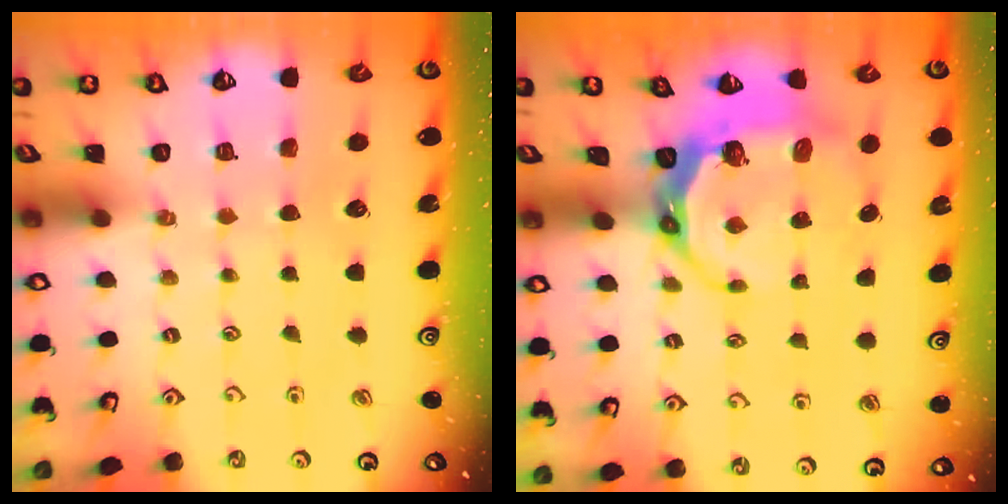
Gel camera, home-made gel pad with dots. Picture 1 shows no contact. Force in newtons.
{"total": 8.6, "press": 7.5, "slide": 4.2}